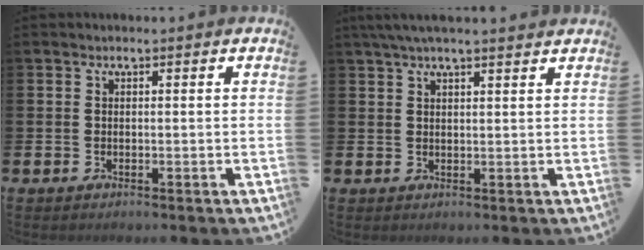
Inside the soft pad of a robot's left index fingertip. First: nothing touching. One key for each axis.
{"total": 3.6, "fx": 3.1, "fy": 0.3, "fz": 1.8, "tx": -0.039, "ty": -0.002, "tz": 0.057}